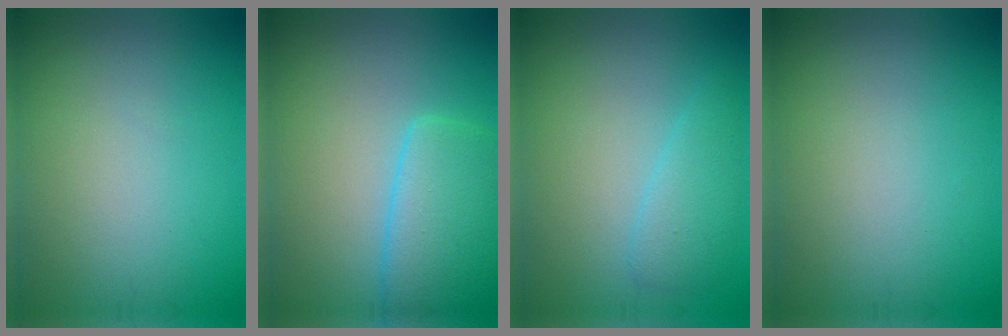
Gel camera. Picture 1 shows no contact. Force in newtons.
{"total": 5.1, "press": 5.1, "slide": 0.2}
{"total": 2.3, "press": 2.3, "slide": 0.0}
{"total": 0.0}